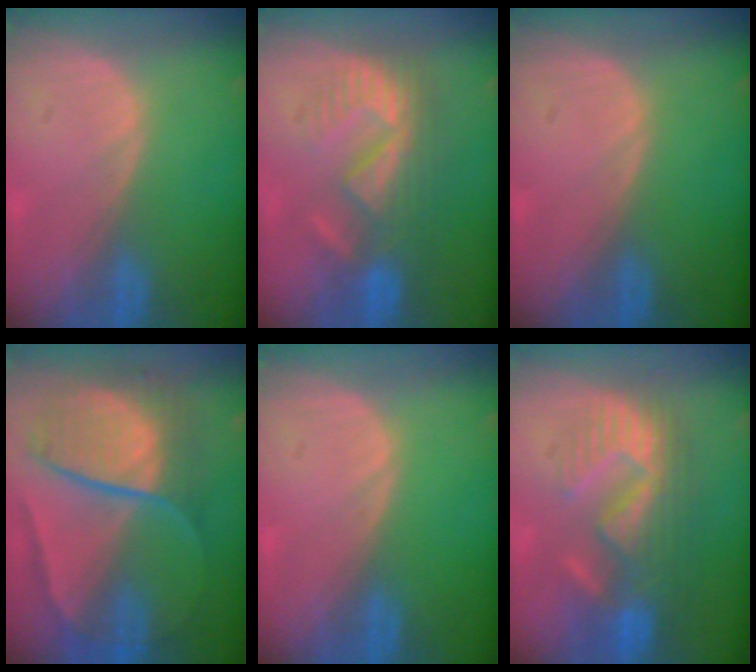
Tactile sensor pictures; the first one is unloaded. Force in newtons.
{"total": 8.8, "press": 8.2, "slide": 3.3}
{"total": 0.0}
{"total": 10.4, "press": 10.3, "slide": 1.1}
{"total": 0.0}
{"total": 9.6, "press": 9.4, "slide": 2.2}